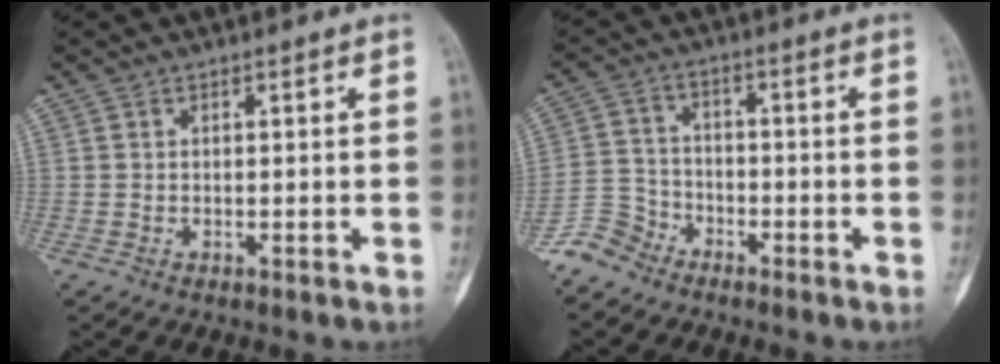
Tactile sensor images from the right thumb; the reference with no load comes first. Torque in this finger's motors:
{"motor_torque": [0.88, -0.42, -0.10, -0.80, -0.09]}